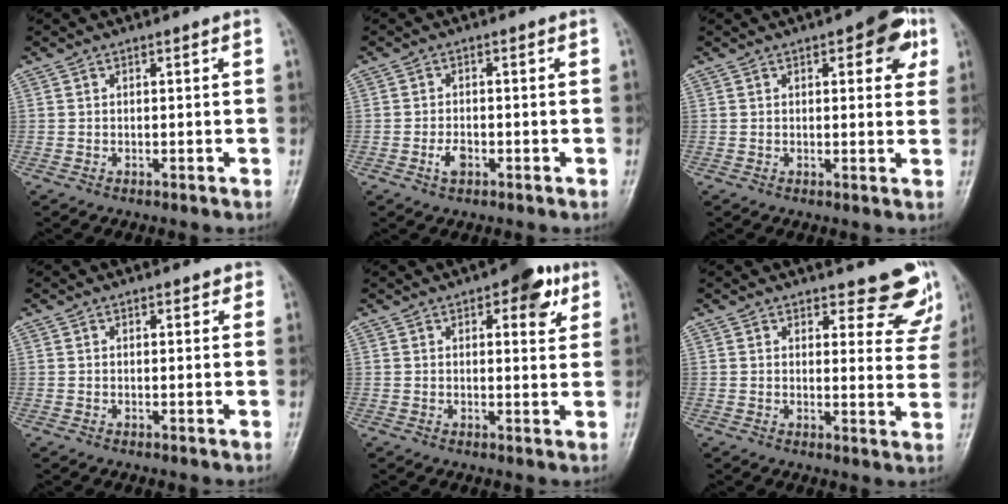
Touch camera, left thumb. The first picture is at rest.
{"total": 2.6, "force": [-1.1, 1.5, 1.8], "torque": [-0.033, 0.005, -0.022]}
{"total": 7.4, "force": [3.1, 3.2, 5.9], "torque": [-0.039, -0.004, 0.027]}
{"total": 1.2, "force": [0.8, 0.8, 0.5], "torque": [0.008, -0.003, 0.004]}
{"total": 7.2, "force": [3.6, 3.2, 5.4], "torque": [-0.041, -0.010, 0.038]}
{"total": 8.0, "force": [6.7, 3.2, 3.1], "torque": [0.005, -0.048, 0.066]}